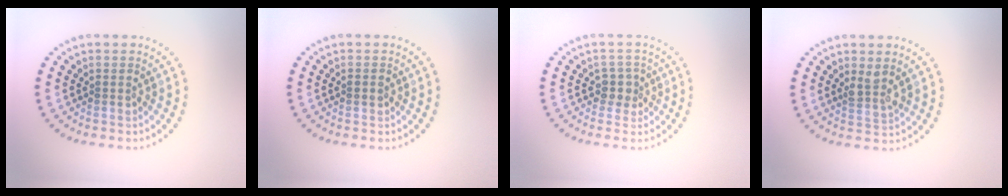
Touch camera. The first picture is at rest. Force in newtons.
{"total": 1.0, "press": 1.0, "slide": 0.1}
{"total": 1.7, "press": 1.4, "slide": 1.0}
{"total": 1.7, "press": 1.5, "slide": 0.9}